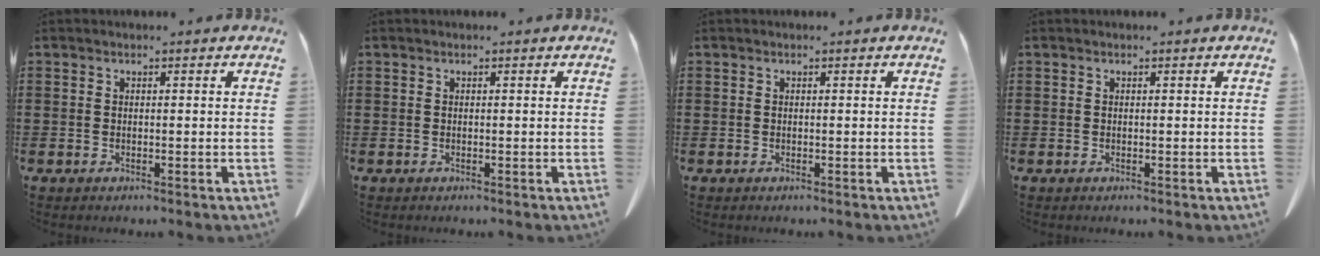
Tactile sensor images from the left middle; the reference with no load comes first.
{"total": 0.0}
{"total": 0.0}
{"total": 0.0}